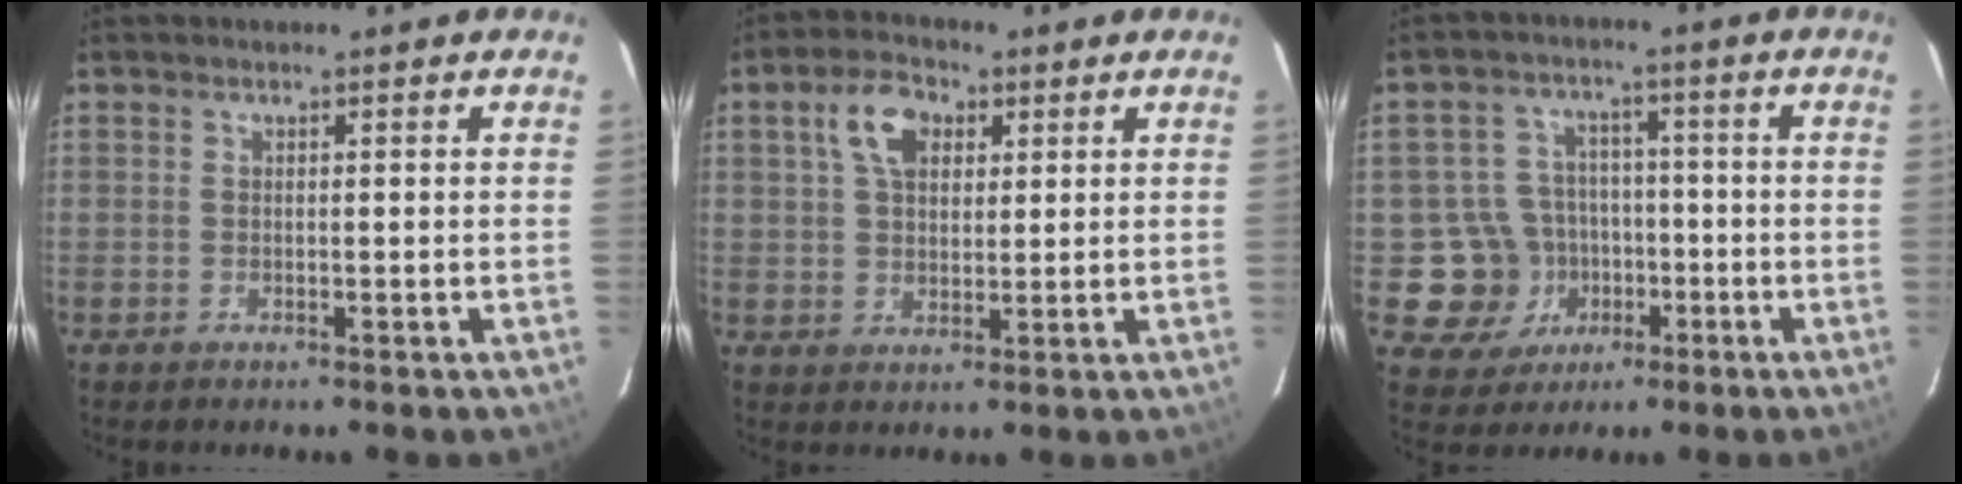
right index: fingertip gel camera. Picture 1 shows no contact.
{"total": 7.1, "force": [2.8, 4.5, 4.8], "torque": [-0.088, 0.025, 0.050]}
{"total": 9.9, "force": [-2.9, 9.4, 1.3], "torque": [-0.049, 0.025, -0.031]}